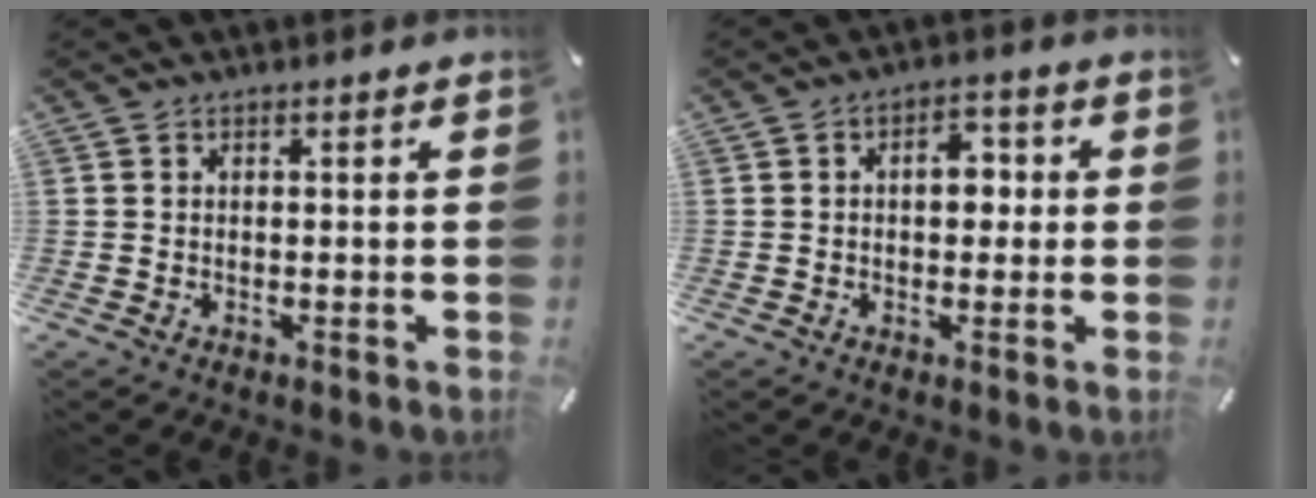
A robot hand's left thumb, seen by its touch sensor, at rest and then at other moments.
{"total": 5.6, "force": [0.2, 3.6, 4.3], "torque": [-0.053, 0.002, -0.007]}